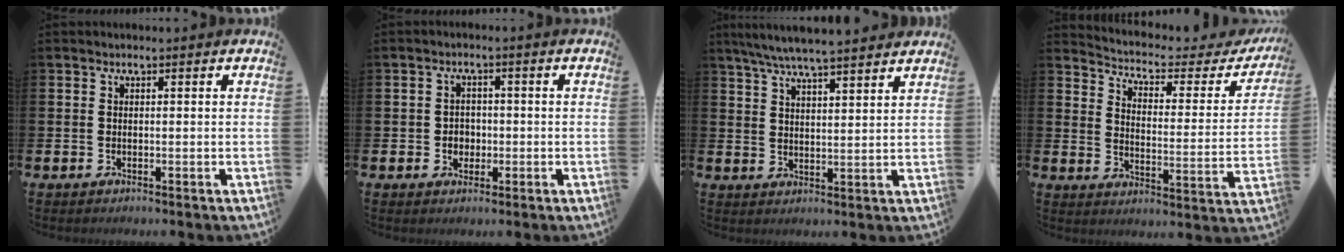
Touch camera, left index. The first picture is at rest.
{"total": 2.3, "force": [-0.3, 2.1, 0.8], "torque": [-0.008, 0.002, -0.012]}
{"total": 6.7, "force": [6.3, 0.1, 2.1], "torque": [-0.060, -0.028, 0.113]}
{"total": 4.4, "force": [3.7, 1.6, 1.8], "torque": [-0.059, -0.028, 0.053]}